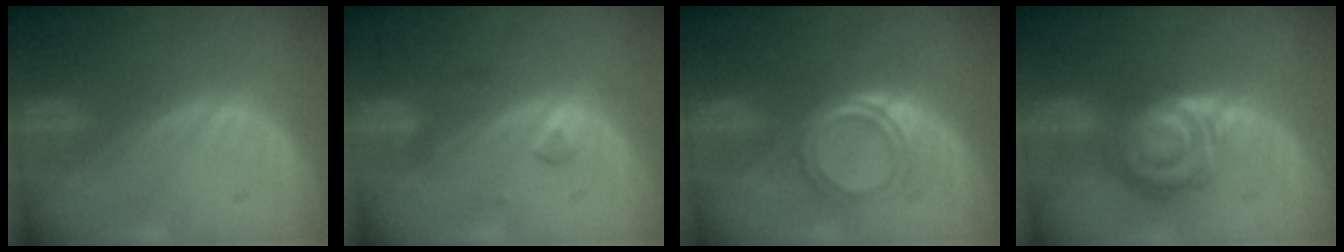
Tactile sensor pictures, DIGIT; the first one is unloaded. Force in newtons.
{"total": 2.1, "press": 2.1, "slide": 0.1}
{"total": 4.2, "press": 4.0, "slide": 1.1}
{"total": 8.1, "press": 7.1, "slide": 3.8}